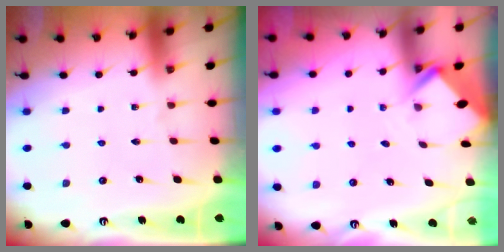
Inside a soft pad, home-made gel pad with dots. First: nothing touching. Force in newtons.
{"total": 2.7, "press": 2.7, "slide": 0.2}